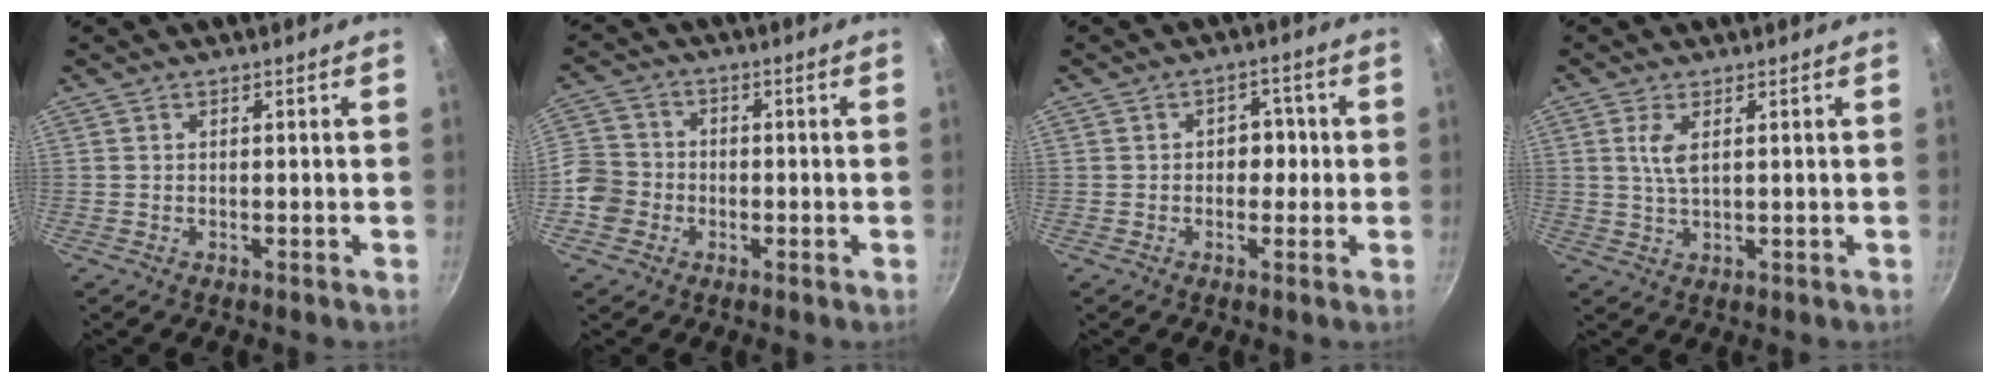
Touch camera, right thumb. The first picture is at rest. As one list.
[{"total": 7.8, "force": [-2.5, 6.8, 2.9], "torque": [-0.031, 0.028, -0.064]}, {"total": 4.1, "force": [-0.2, 3.3, 2.4], "torque": [0.005, 0.010, -0.007]}, {"total": 3.6, "force": [1.1, 1.3, 3.1], "torque": [-0.068, -0.006, 0.024]}]